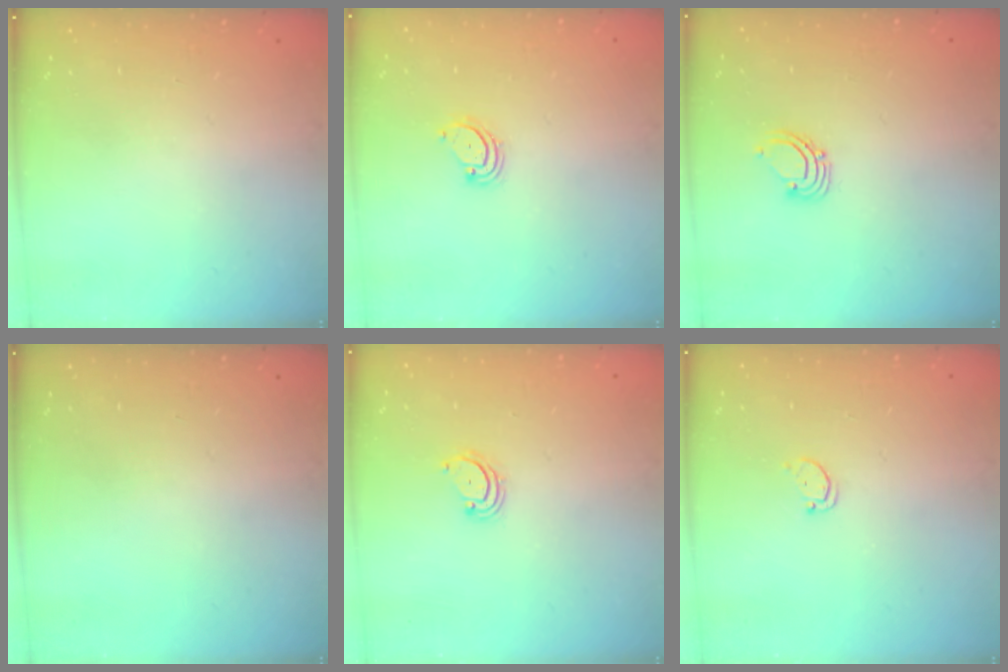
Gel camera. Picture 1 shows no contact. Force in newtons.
{"total": 3.0, "press": 3.0, "slide": 0.4}
{"total": 2.9, "press": 2.9, "slide": 0.2}
{"total": 0.0}
{"total": 2.9, "press": 2.9, "slide": 0.3}
{"total": 1.7, "press": 1.7, "slide": 0.2}